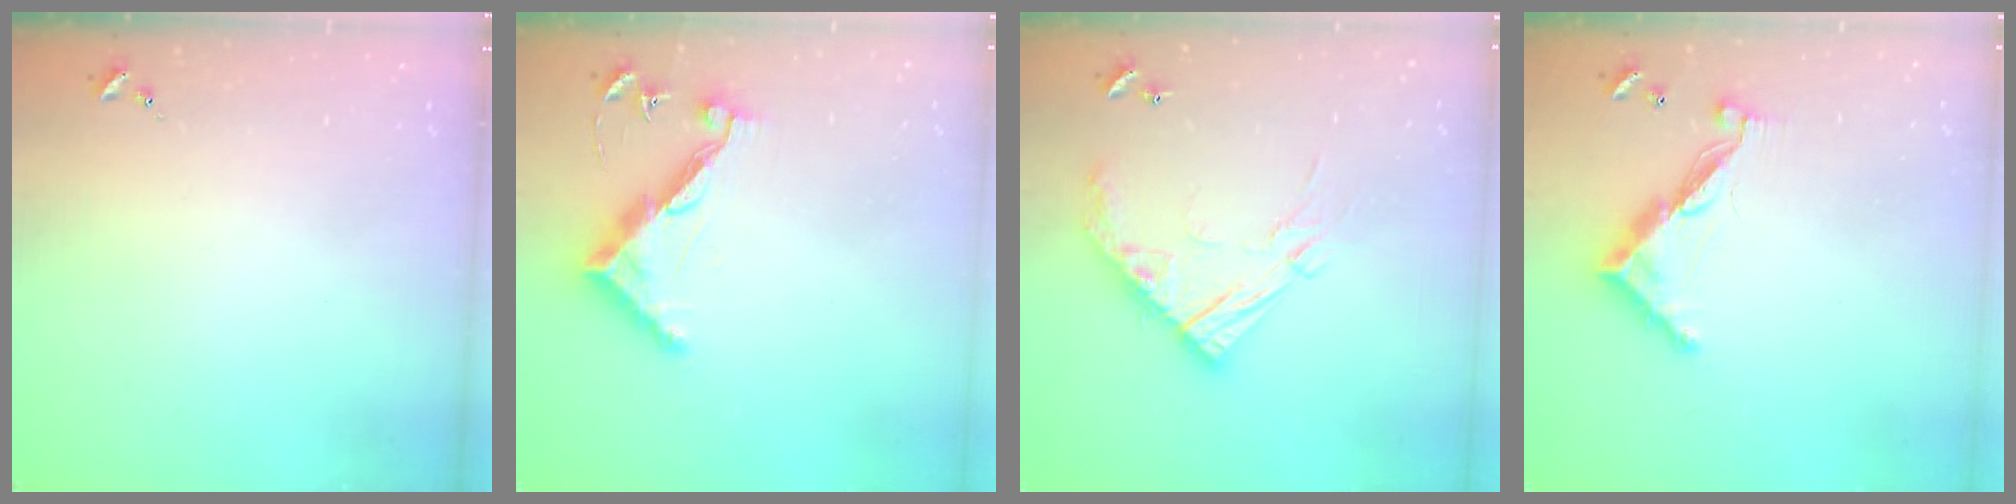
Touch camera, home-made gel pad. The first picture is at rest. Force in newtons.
{"total": 10.2, "press": 10.2, "slide": 0.4}
{"total": 16.5, "press": 16.5, "slide": 1.5}
{"total": 9.9, "press": 9.9, "slide": 0.2}